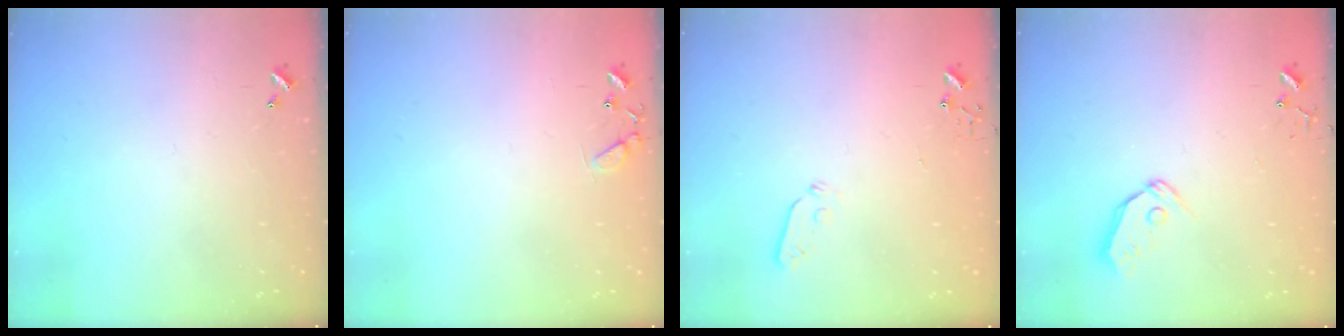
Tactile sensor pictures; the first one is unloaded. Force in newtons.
{"total": 7.7, "press": 7.7, "slide": 0.5}
{"total": 3.5, "press": 3.3, "slide": 1.0}
{"total": 7.3, "press": 7.2, "slide": 0.8}